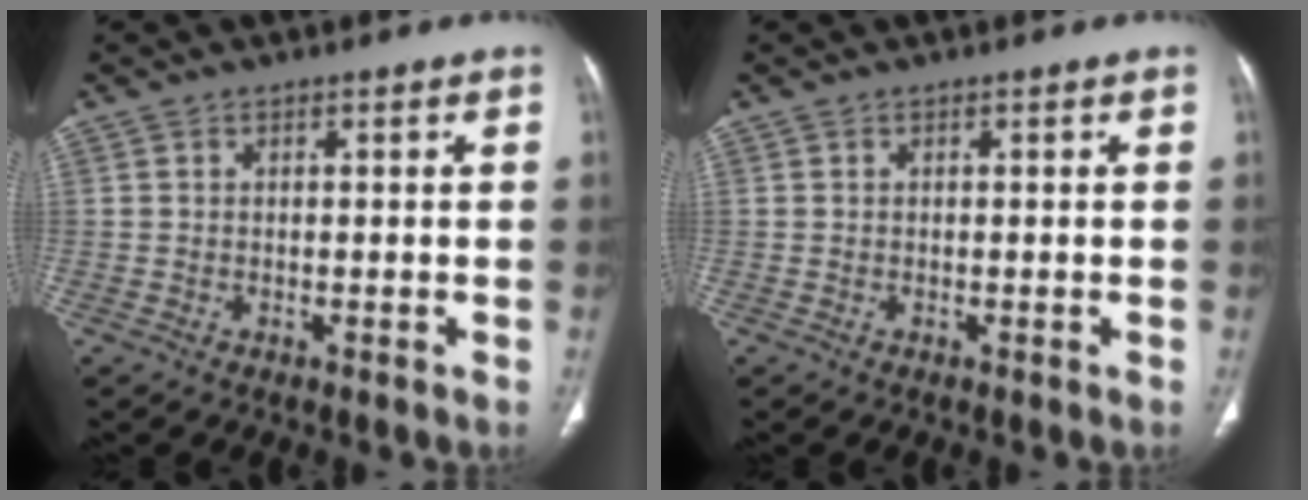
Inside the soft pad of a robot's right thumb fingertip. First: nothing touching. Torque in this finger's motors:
{"motor_torque": [0.03, 0.03, -0.08, -0.08, 0.04]}